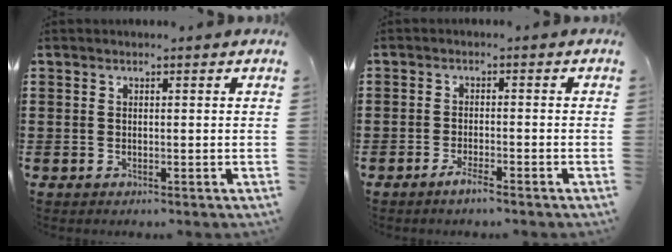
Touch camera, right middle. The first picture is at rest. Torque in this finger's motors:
{"motor_torque": [0.80, -0.67, 0.04, 0.05]}